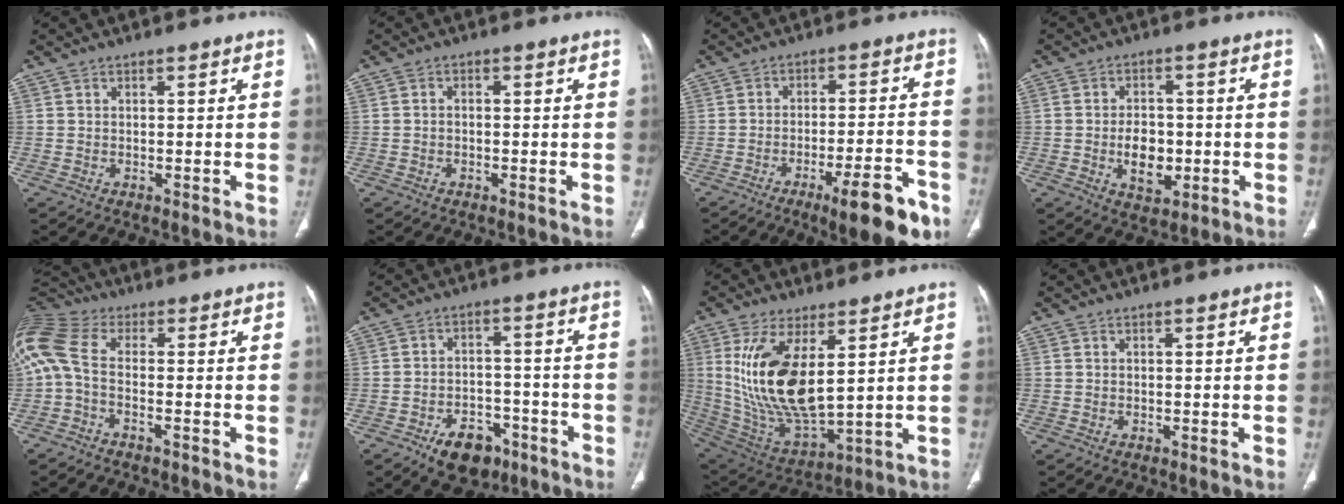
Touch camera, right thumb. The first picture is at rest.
{"total": 0.9, "force": [-0.3, 0.7, 0.6], "torque": [-0.008, 0.003, -0.007]}
{"total": 12.7, "force": [-7.4, 3.1, 9.8], "torque": [-0.128, 0.040, -0.102]}
{"total": 7.8, "force": [-1.5, 5.3, 5.5], "torque": [-0.063, 0.006, -0.018]}
{"total": 11.4, "force": [-2.6, 6.3, 9.1], "torque": [-0.232, 0.041, -0.052]}
{"total": 9.8, "force": [-5.7, 6.2, 5.0], "torque": [-0.047, 0.036, -0.082]}
{"total": 18.1, "force": [4.6, 7.6, 15.8], "torque": [-0.309, -0.028, 0.111]}
{"total": 0.0}